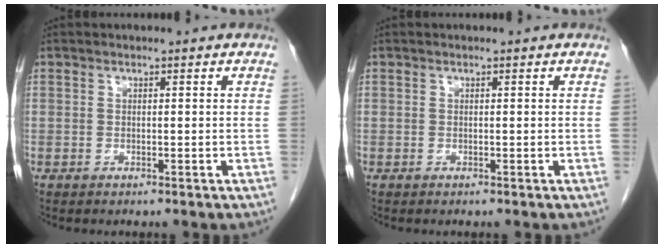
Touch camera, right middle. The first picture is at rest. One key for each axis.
{"total": 0.0}